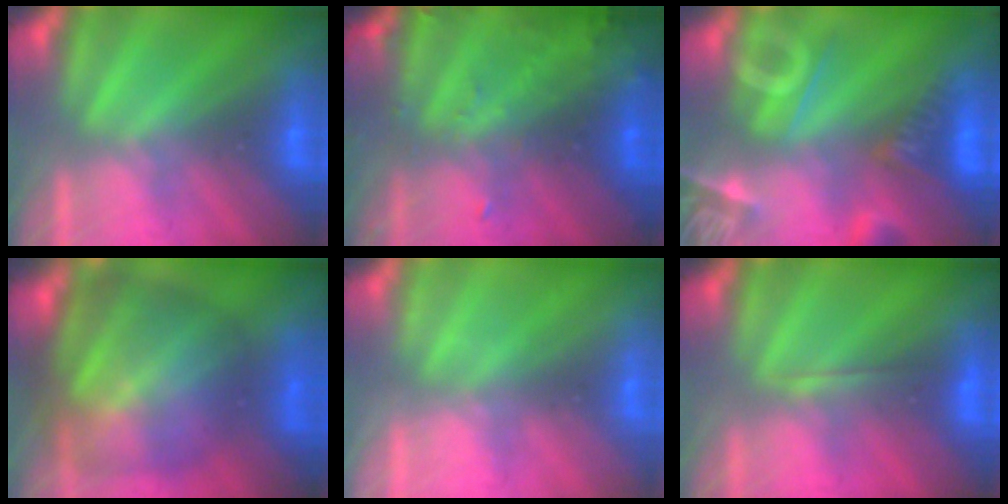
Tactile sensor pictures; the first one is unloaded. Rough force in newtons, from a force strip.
{"total": 8.7}
{"total": 10.8}
{"total": 8.3}
{"total": 2.2}
{"total": 2.0}